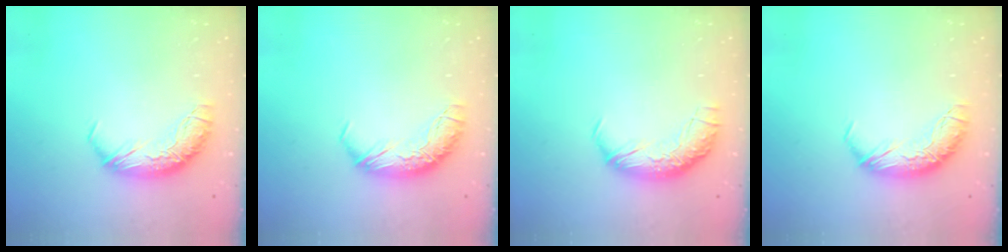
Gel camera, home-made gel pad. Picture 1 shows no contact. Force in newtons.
{"total": 0.0}
{"total": 2.3, "press": 0.9, "slide": 2.1}
{"total": 0.0}